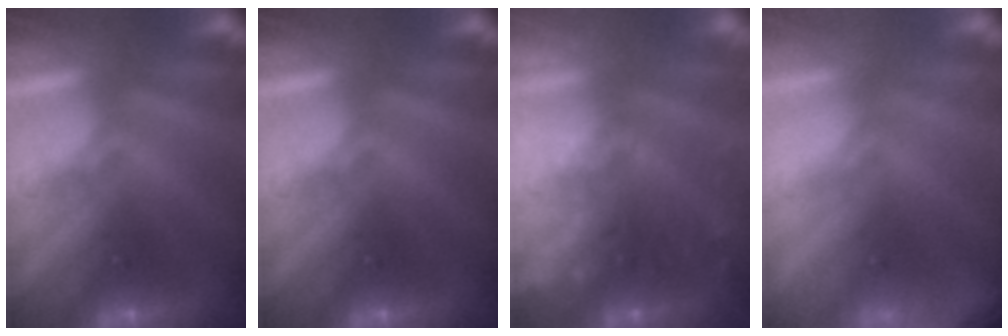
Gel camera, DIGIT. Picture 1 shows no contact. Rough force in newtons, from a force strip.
{"total": 0.0}
{"total": 6.1}
{"total": 2.4}